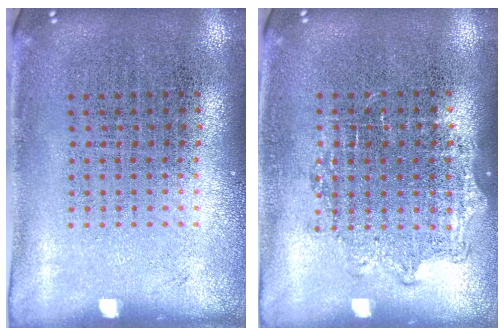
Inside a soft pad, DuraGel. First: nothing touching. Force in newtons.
{"total": 0.9, "press": 0.8, "slide": 0.4}